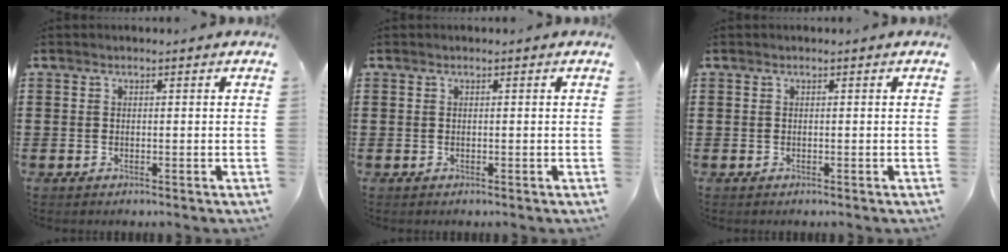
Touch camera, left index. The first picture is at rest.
{"total": 0.0}
{"total": 0.0}